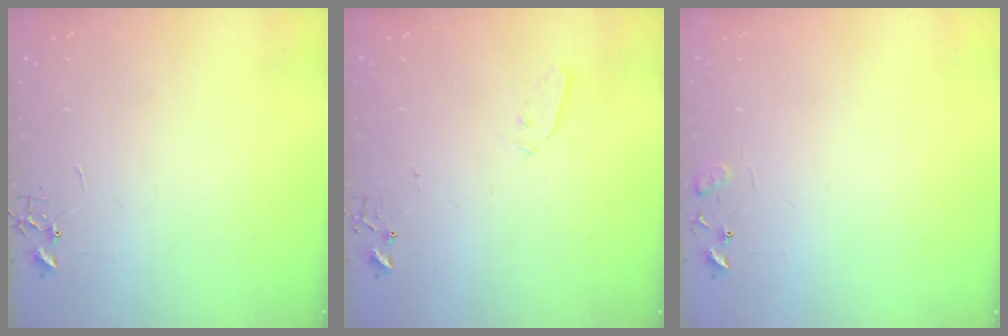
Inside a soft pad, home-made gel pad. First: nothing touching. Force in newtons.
{"total": 3.1, "press": 3.0, "slide": 0.7}
{"total": 7.7, "press": 7.7, "slide": 0.6}